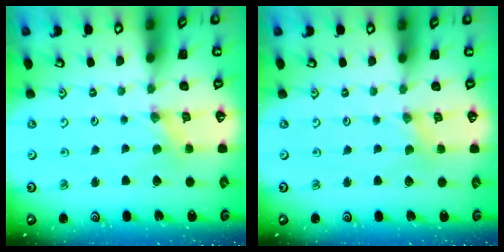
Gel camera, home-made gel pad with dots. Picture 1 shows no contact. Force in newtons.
{"total": 0.0}